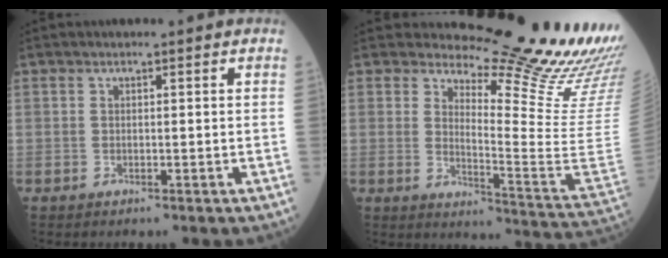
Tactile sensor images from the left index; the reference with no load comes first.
{"total": 19.8, "force": [17.6, -0.7, 8.9], "torque": [-0.137, -0.149, 0.219]}